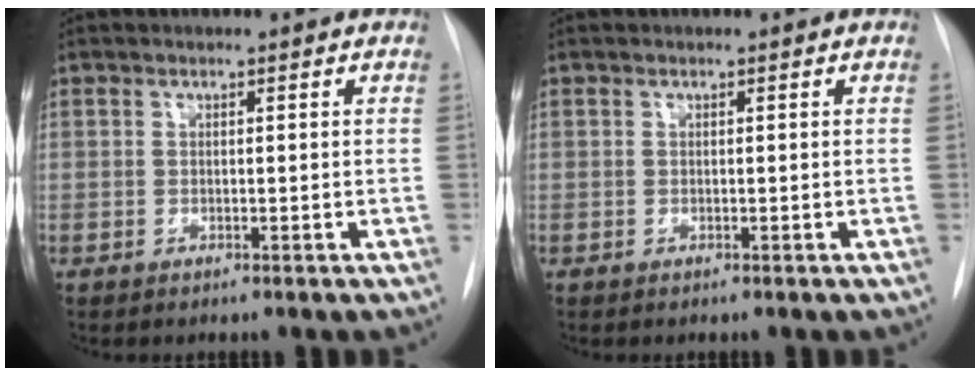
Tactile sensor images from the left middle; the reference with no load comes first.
{"total": 0.0}